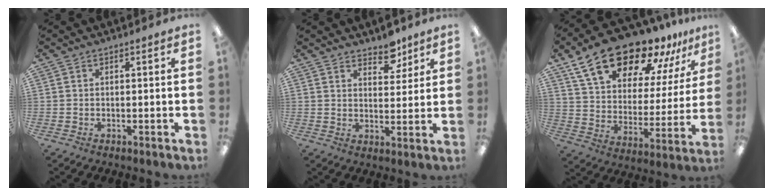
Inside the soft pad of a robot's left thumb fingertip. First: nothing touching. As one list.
[{"total": 6.2, "force": [5.1, 3.0, 1.8], "torque": [-0.001, -0.035, 0.087]}, {"total": 21.8, "force": [16.8, 9.2, 10.3], "torque": [-0.180, -0.108, 0.296]}]